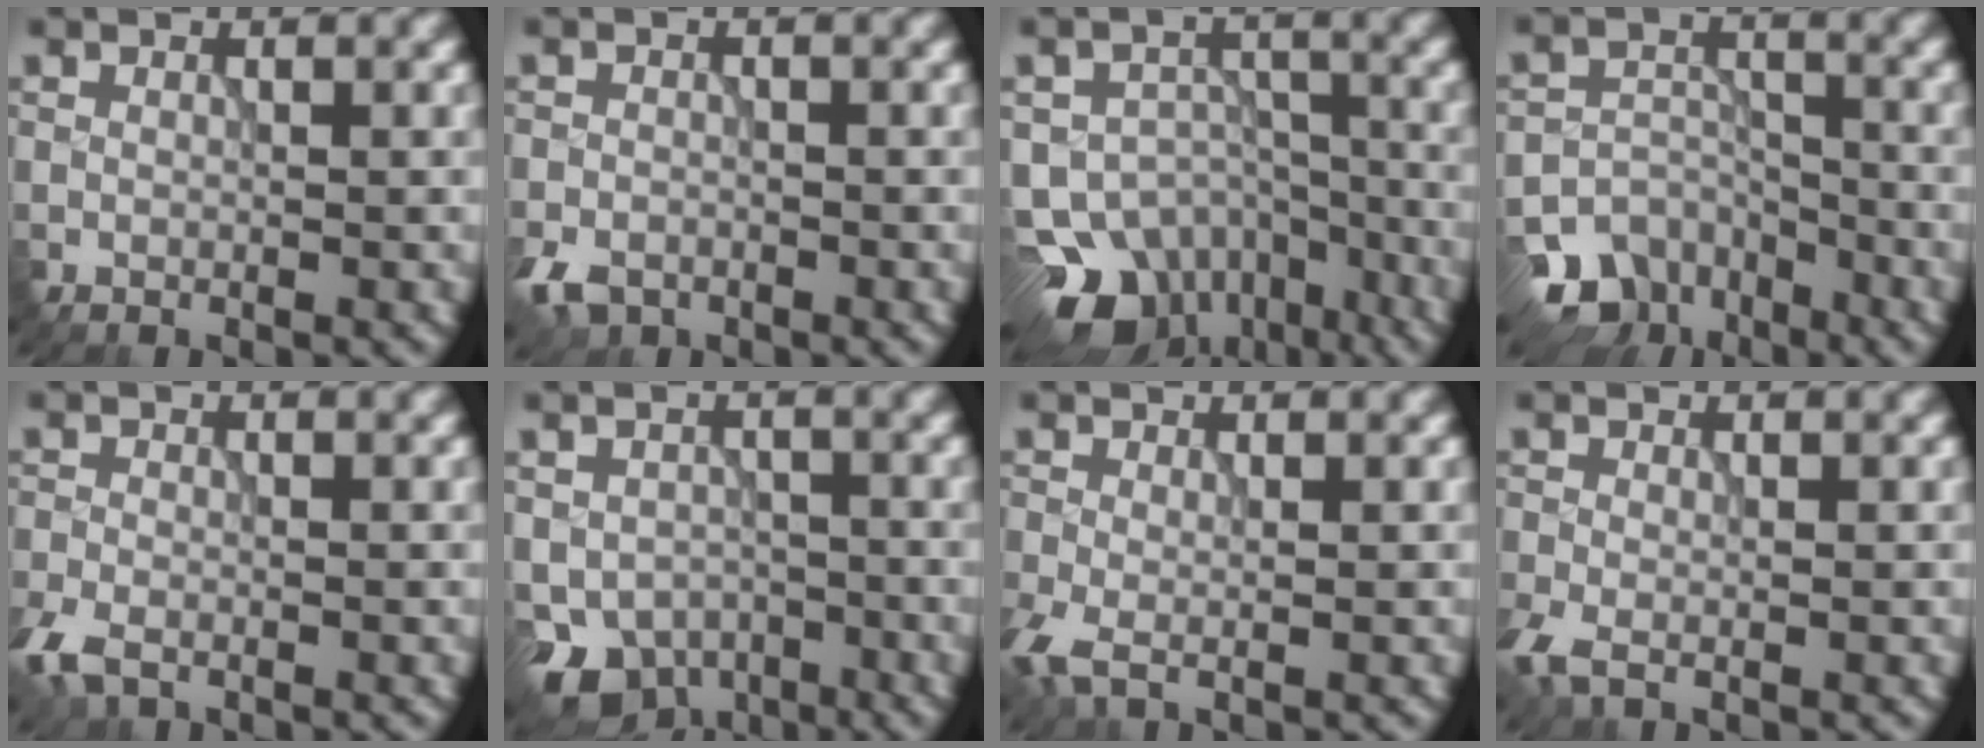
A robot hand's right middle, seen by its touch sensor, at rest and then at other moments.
{"total": 3.1, "force": [-2.1, 1.9, 1.2], "torque": [-0.023, -0.008, -0.045]}
{"total": 10.1, "force": [-6.9, 6.4, 3.7], "torque": [-0.047, -0.011, -0.101]}
{"total": 7.6, "force": [-5.6, 4.9, 1.9], "torque": [-0.009, -0.011, -0.087]}
{"total": 3.0, "force": [-2.0, 1.4, 1.8], "torque": [-0.042, -0.008, -0.046]}
{"total": 6.0, "force": [-3.3, 4.4, 2.5], "torque": [-0.038, -0.023, -0.052]}
{"total": 2.8, "force": [-1.1, 1.1, 2.3], "torque": [-0.062, -0.010, -0.025]}
{"total": 2.3, "force": [-1.2, 1.0, 1.7], "torque": [-0.046, -0.009, -0.027]}